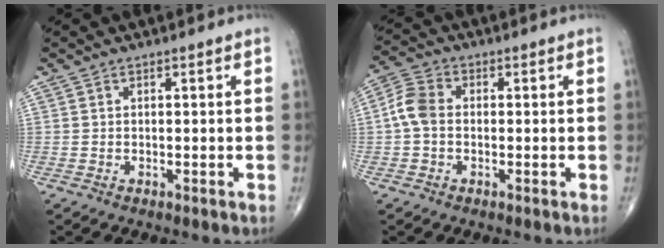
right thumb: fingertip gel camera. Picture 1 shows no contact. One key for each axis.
{"total": 5.5, "fx": -0.3, "fy": 3.9, "fz": 3.9, "tx": -0.080, "ty": 0.016, "tz": -0.015}